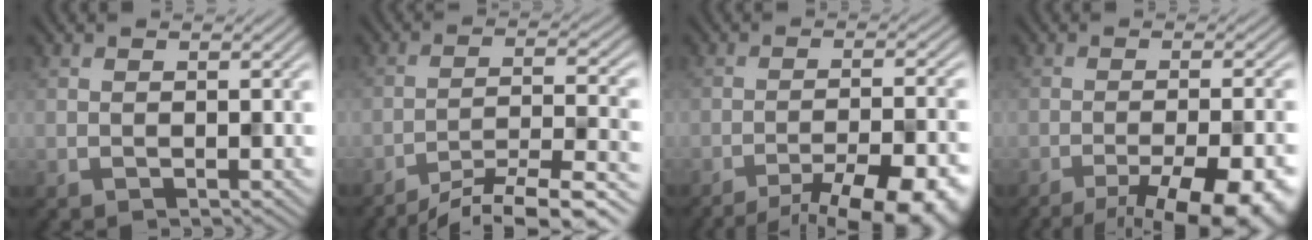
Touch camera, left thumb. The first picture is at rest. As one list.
[{"total": 11.7, "force": [-9.8, 1.9, 6.1], "torque": [-0.102, -0.006, -0.146]}, {"total": 12.9, "force": [-9.7, 3.3, 7.8], "torque": [-0.108, -0.006, -0.116]}, {"total": 13.1, "force": [-8.8, 3.8, 9.0], "torque": [-0.114, -0.008, -0.101]}]